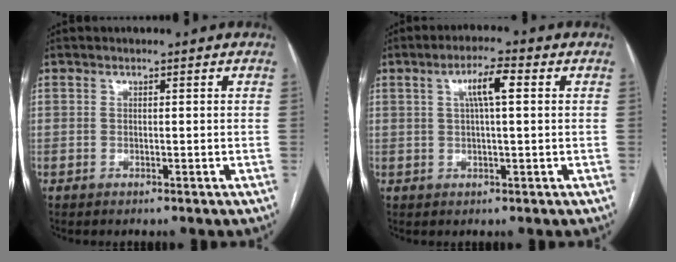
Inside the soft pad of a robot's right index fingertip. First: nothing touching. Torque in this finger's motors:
{"motor_torque": [0.28, 0.02, 0.11, 0.09]}